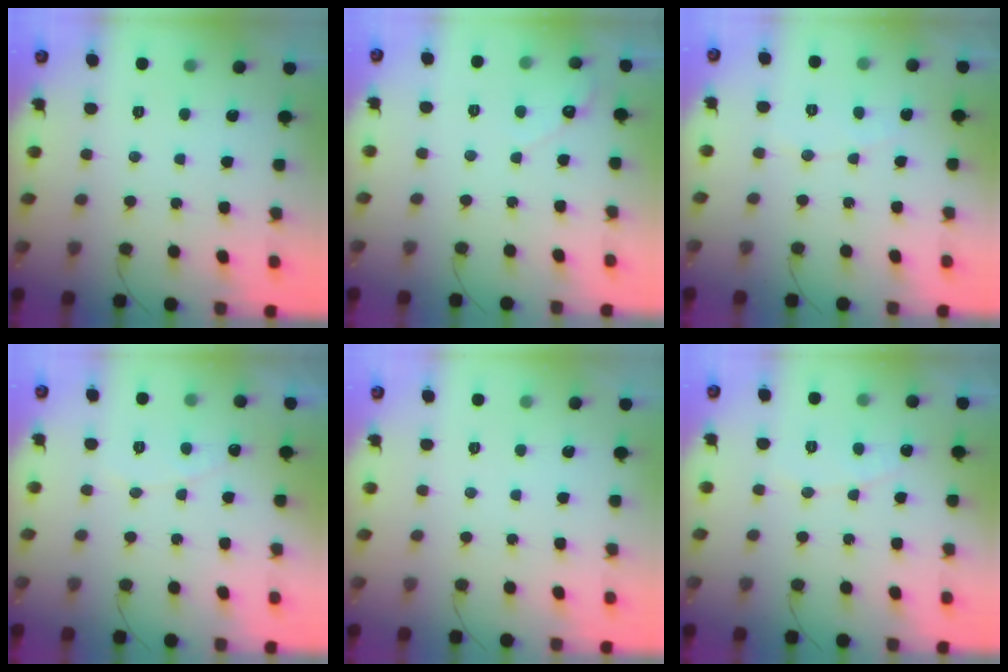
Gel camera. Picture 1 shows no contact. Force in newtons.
{"total": 2.8, "press": 2.8, "slide": 0.2}
{"total": 3.3, "press": 3.3, "slide": 0.3}
{"total": 4.9, "press": 4.9, "slide": 0.3}
{"total": 0.0}
{"total": 6.0, "press": 5.9, "slide": 0.5}